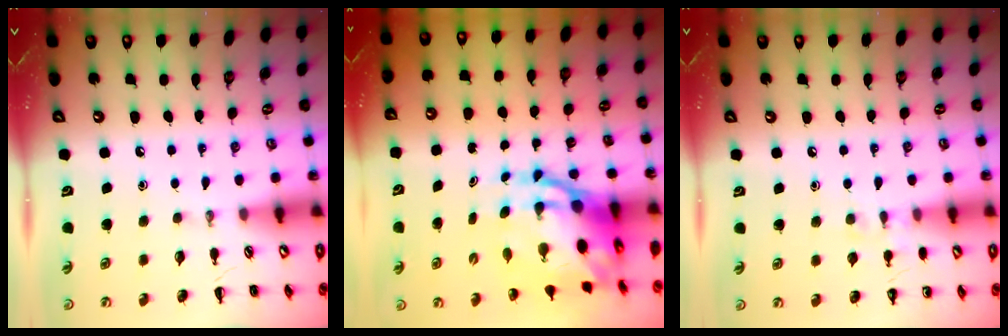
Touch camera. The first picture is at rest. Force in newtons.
{"total": 11.2, "press": 10.8, "slide": 3.0}
{"total": 6.2, "press": 5.9, "slide": 1.9}